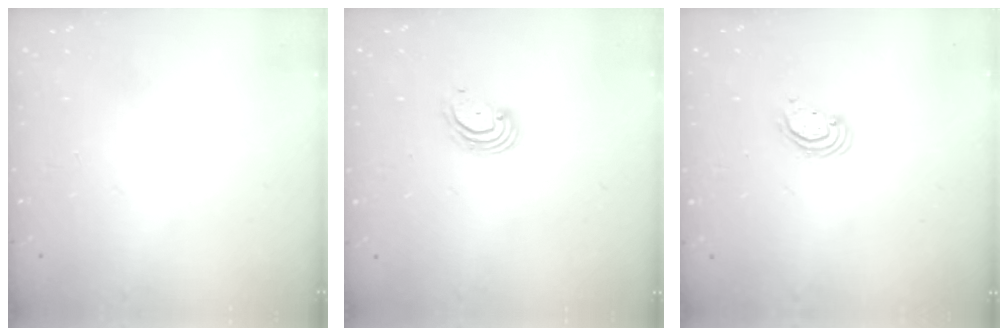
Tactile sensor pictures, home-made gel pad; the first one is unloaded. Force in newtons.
{"total": 3.2, "press": 3.2, "slide": 0.1}
{"total": 2.4, "press": 2.4, "slide": 0.1}